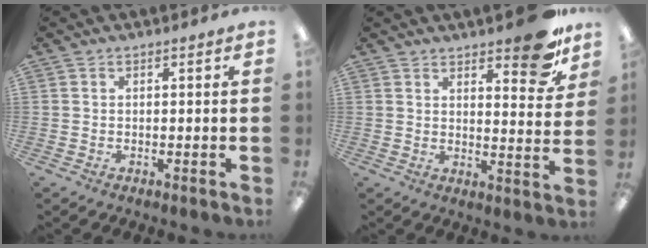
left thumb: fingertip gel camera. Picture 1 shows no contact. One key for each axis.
{"total": 11.3, "fx": 8.4, "fy": 4.0, "fz": 6.5, "tx": -0.067, "ty": -0.056, "tz": 0.140}